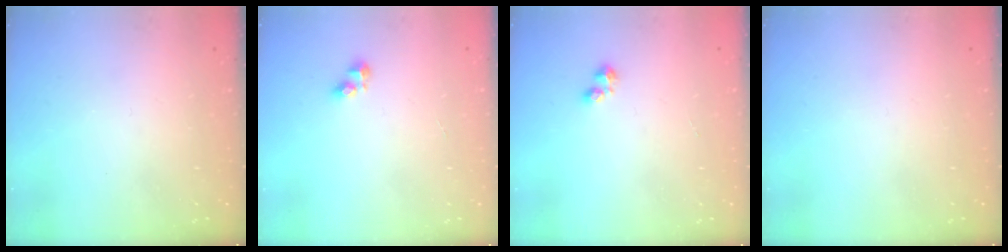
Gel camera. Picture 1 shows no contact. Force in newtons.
{"total": 2.9, "press": 2.9, "slide": 0.4}
{"total": 1.9, "press": 1.9, "slide": 0.2}
{"total": 0.0}